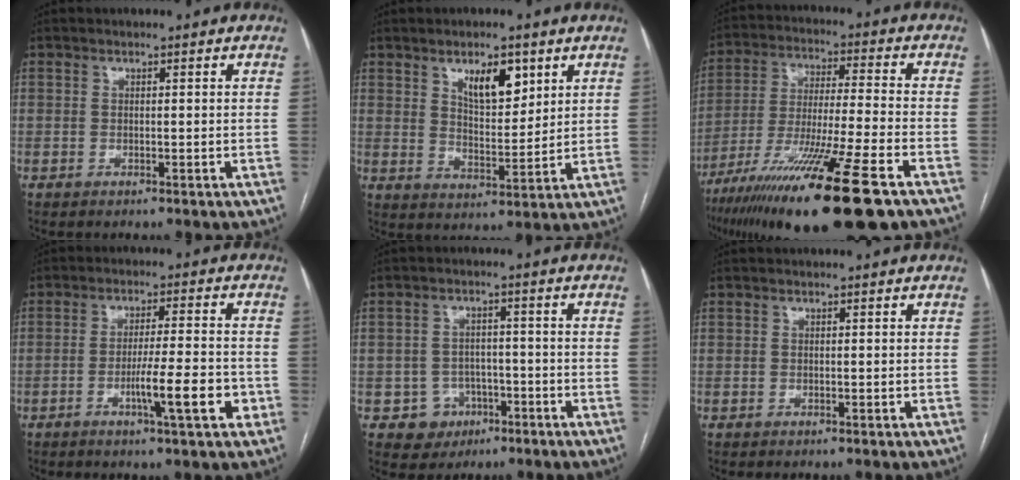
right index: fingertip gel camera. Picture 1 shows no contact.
{"total": 7.4, "force": [4.0, 2.9, 5.5], "torque": [-0.092, -0.003, 0.071]}
{"total": 22.0, "force": [-13.8, 0.5, 17.1], "torque": [-0.278, -0.055, -0.239]}
{"total": 7.6, "force": [-2.8, 0.4, 7.0], "torque": [-0.110, -0.005, -0.044]}
{"total": 5.3, "force": [-2.3, 4.7, 0.5], "torque": [0.002, 0.015, -0.028]}
{"total": 0.0}